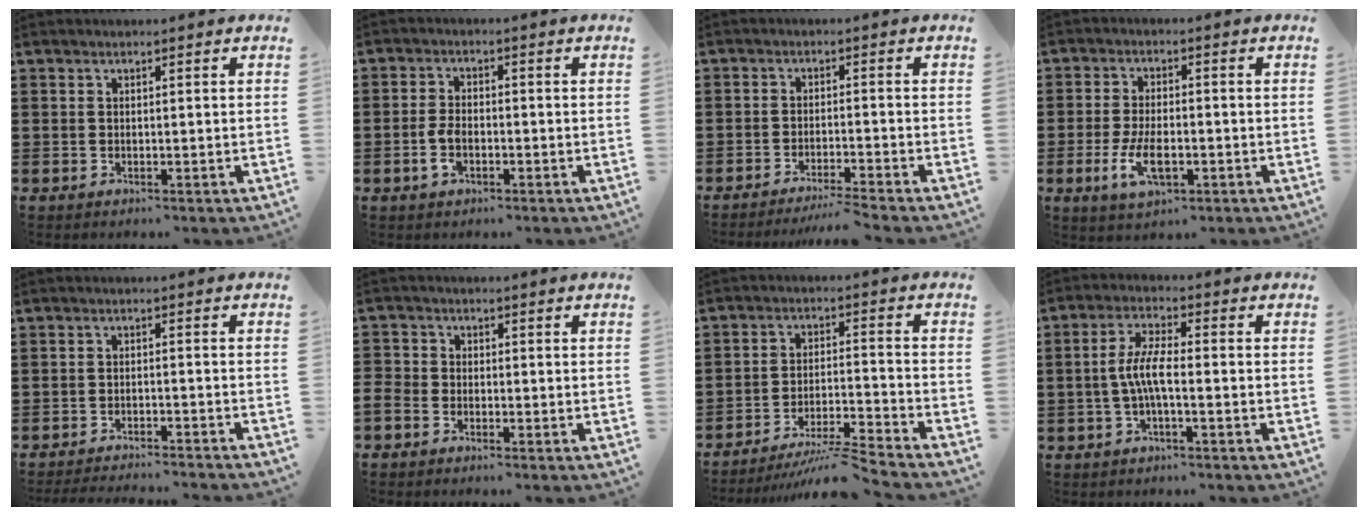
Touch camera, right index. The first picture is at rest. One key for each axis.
{"total": 3.6, "fx": -1.1, "fy": 1.9, "fz": 2.9, "tx": -0.074, "ty": -0.006, "tz": -0.025}
{"total": 3.0, "fx": -2.8, "fy": -0.7, "fz": 0.6, "tx": -0.012, "ty": -0.005, "tz": -0.058}
{"total": 6.2, "fx": -2.1, "fy": 2.8, "fz": 5.2, "tx": -0.113, "ty": -0.003, "tz": -0.041}
{"total": 2.7, "fx": -2.7, "fy": -0.4, "fz": 0.2, "tx": -0.006, "ty": -0.001, "tz": -0.058}
{"total": 2.2, "fx": -2.0, "fy": 1.1, "fz": 0.2, "tx": -0.016, "ty": 0.000, "tz": -0.045}
{"total": 6.7, "fx": -6.2, "fy": -0.2, "fz": 2.6, "tx": -0.046, "ty": -0.005, "tz": -0.118}
{"total": 5.4, "fx": -1.2, "fy": 1.3, "fz": 5.1, "tx": -0.119, "ty": -0.004, "tz": -0.032}